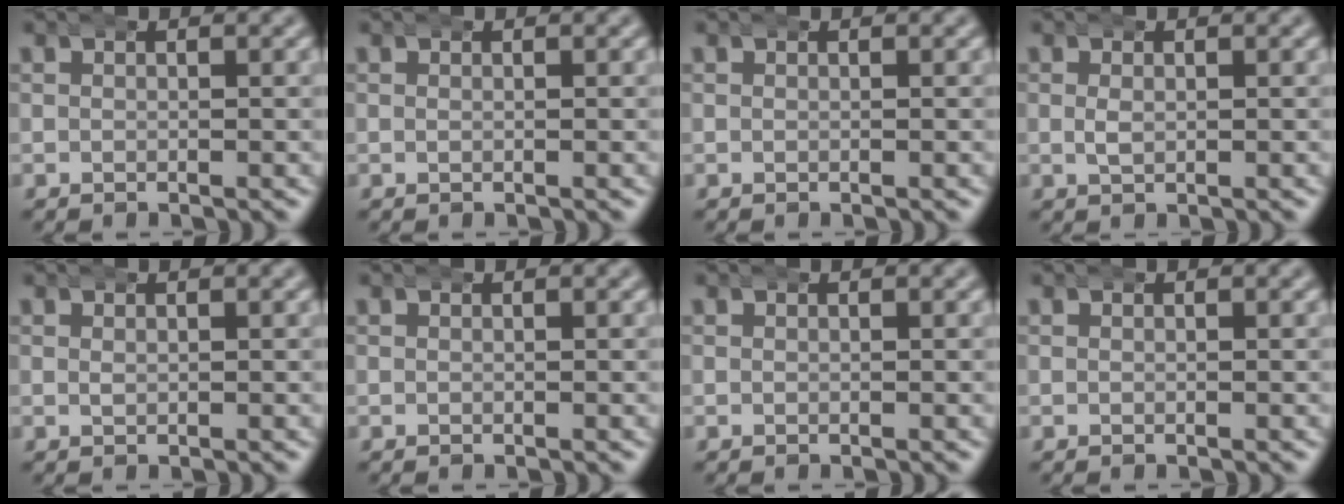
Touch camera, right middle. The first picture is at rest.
{"total": 0.0}
{"total": 0.0}
{"total": 1.2, "force": [0.1, 0.7, 1.0], "torque": [-0.019, -0.002, 0.005]}
{"total": 0.6, "force": [0.2, 0.3, 0.5], "torque": [-0.009, -0.001, 0.005]}
{"total": 0.0}
{"total": 0.0}
{"total": 0.0}